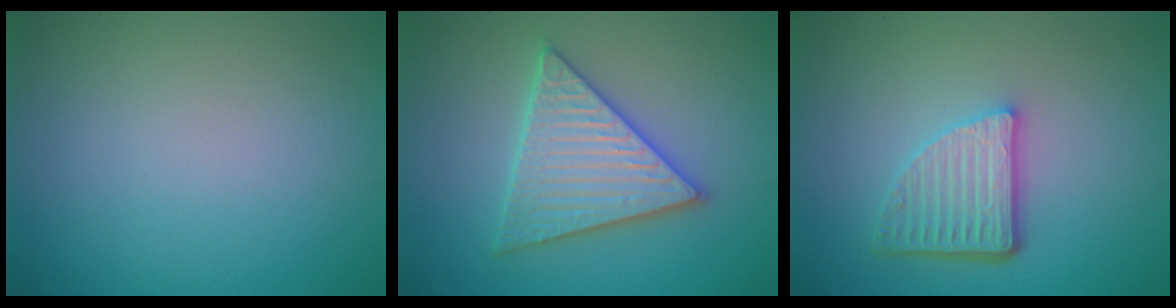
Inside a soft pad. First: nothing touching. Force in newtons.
{"total": 5.6, "press": 5.6, "slide": 0.5}
{"total": 4.9, "press": 3.5, "slide": 3.4}